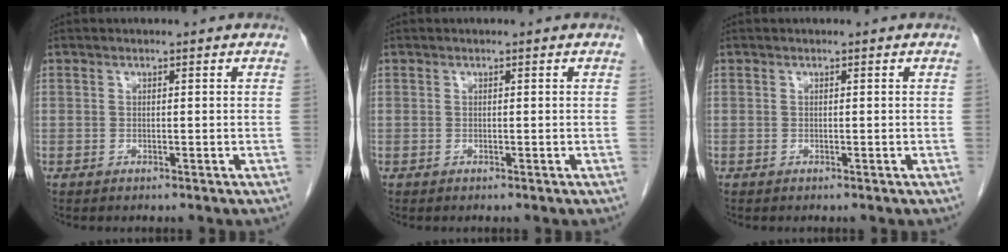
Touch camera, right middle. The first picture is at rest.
{"total": 0.0}
{"total": 0.0}